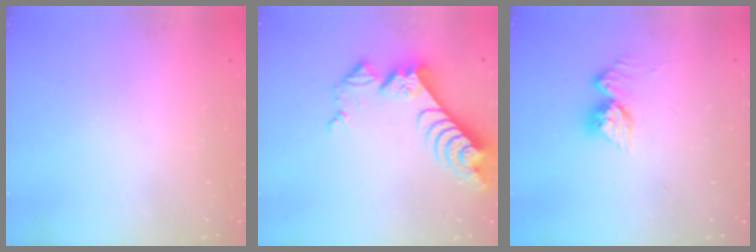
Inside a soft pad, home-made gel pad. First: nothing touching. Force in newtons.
{"total": 11.2, "press": 11.1, "slide": 1.4}
{"total": 9.7, "press": 9.7, "slide": 0.9}